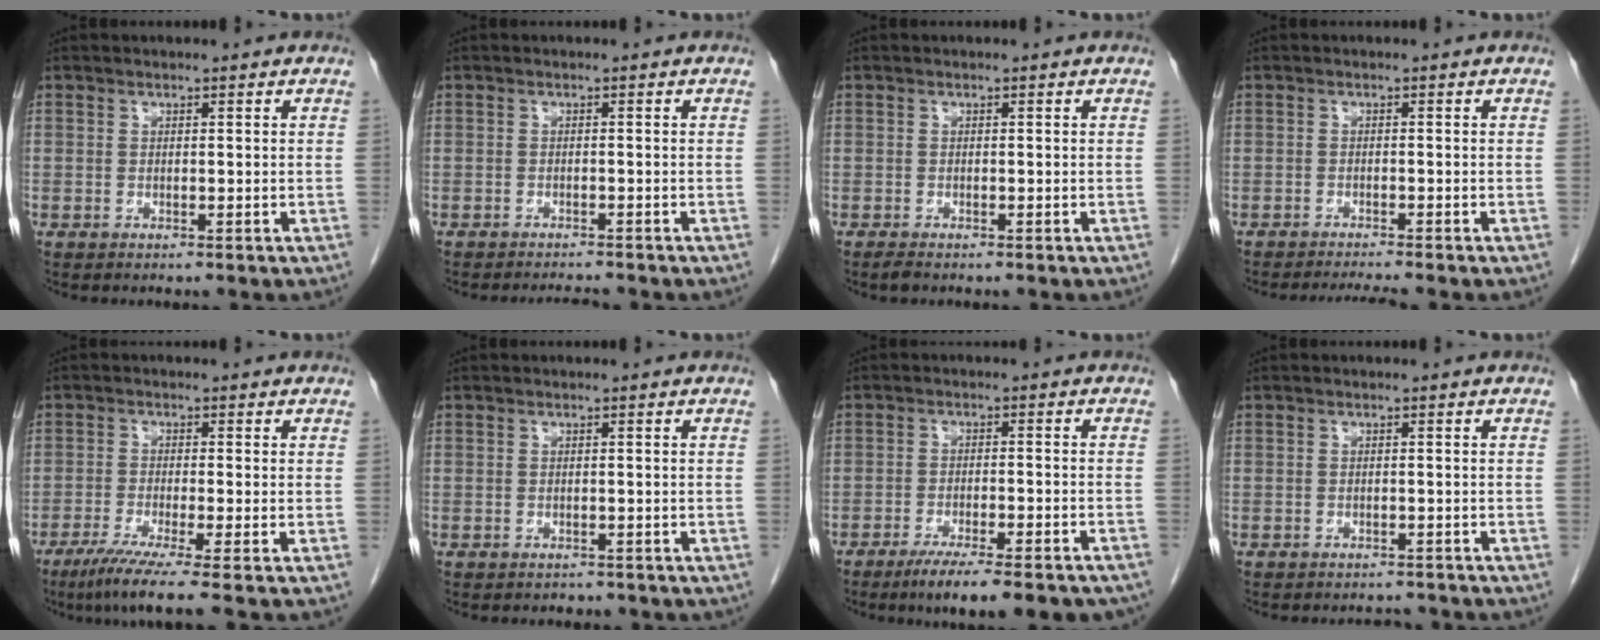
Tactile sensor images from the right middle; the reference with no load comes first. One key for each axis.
{"total": 2.9, "fx": -2.9, "fy": 0.0, "fz": 0.6, "tx": -0.008, "ty": -0.009, "tz": -0.041}
{"total": 1.1, "fx": -0.9, "fy": 0.3, "fz": 0.6, "tx": -0.018, "ty": -0.003, "tz": -0.015}
{"total": 3.5, "fx": -3.2, "fy": -0.9, "fz": 1.0, "tx": -0.017, "ty": -0.012, "tz": -0.052}
{"total": 7.0, "fx": -5.1, "fy": -1.1, "fz": 4.7, "tx": -0.075, "ty": -0.022, "tz": -0.089}
{"total": 2.6, "fx": -2.2, "fy": 1.4, "fz": 0.4, "tx": -0.013, "ty": 0.003, "tz": -0.024}
{"total": 14.0, "fx": -11.3, "fy": 2.3, "fz": 7.9, "tx": -0.084, "ty": -0.006, "tz": -0.158}
{"total": 4.0, "fx": -3.7, "fy": 1.2, "fz": 0.5, "tx": -0.004, "ty": 0.000, "tz": -0.047}